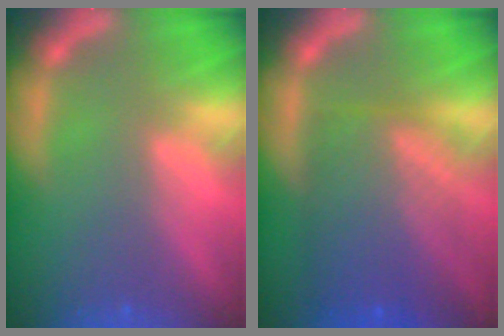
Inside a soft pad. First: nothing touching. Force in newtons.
{"total": 8.6}